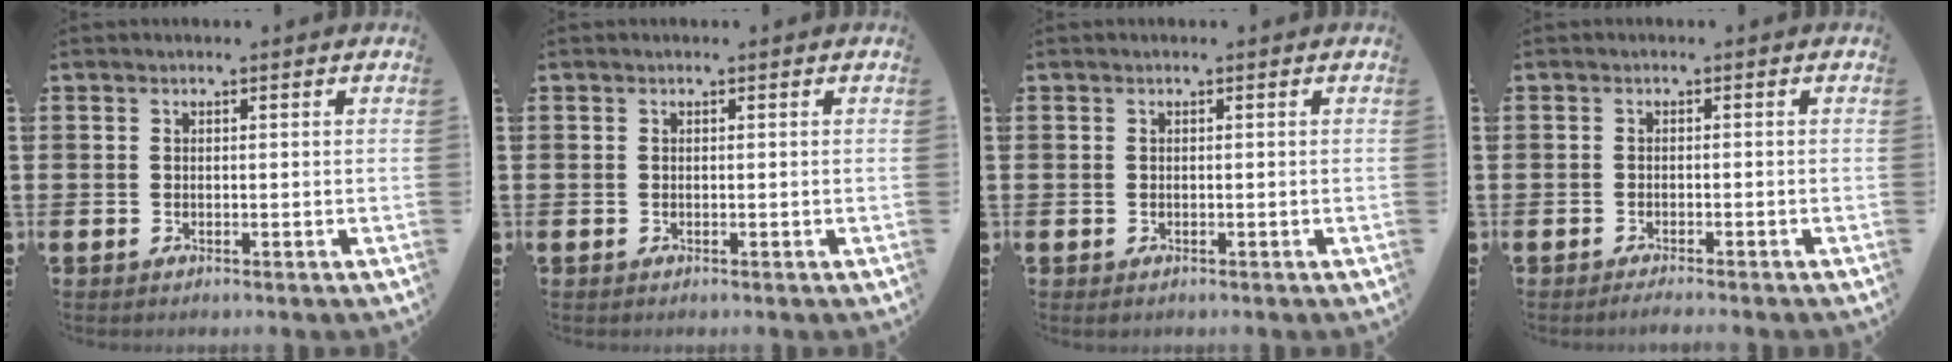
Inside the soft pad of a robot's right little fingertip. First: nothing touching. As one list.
[{"total": 0.0}, {"total": 0.0}, {"total": 1.0, "force": [-0.9, -0.1, 0.5], "torque": [-0.007, -0.003, -0.017]}]